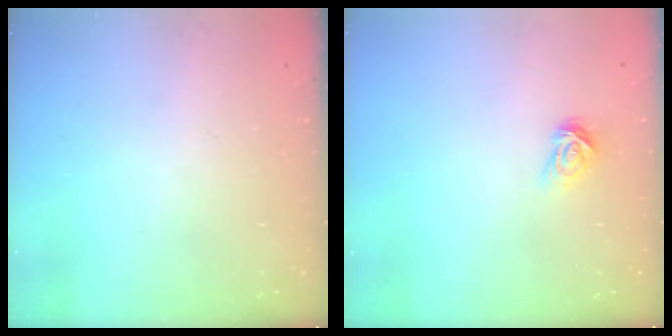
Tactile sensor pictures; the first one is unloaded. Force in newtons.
{"total": 3.8, "press": 3.8, "slide": 0.4}